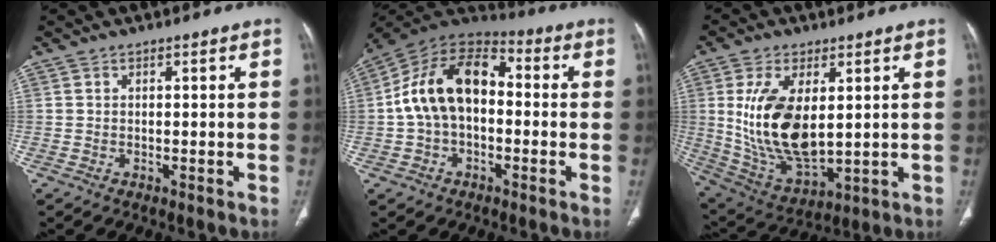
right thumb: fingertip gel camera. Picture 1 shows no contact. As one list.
[{"total": 15.5, "force": [-0.2, 10.2, 11.7], "torque": [-0.195, 0.045, -0.016]}, {"total": 16.4, "force": [2.5, 8.5, 13.9], "torque": [-0.262, -0.022, 0.067]}]